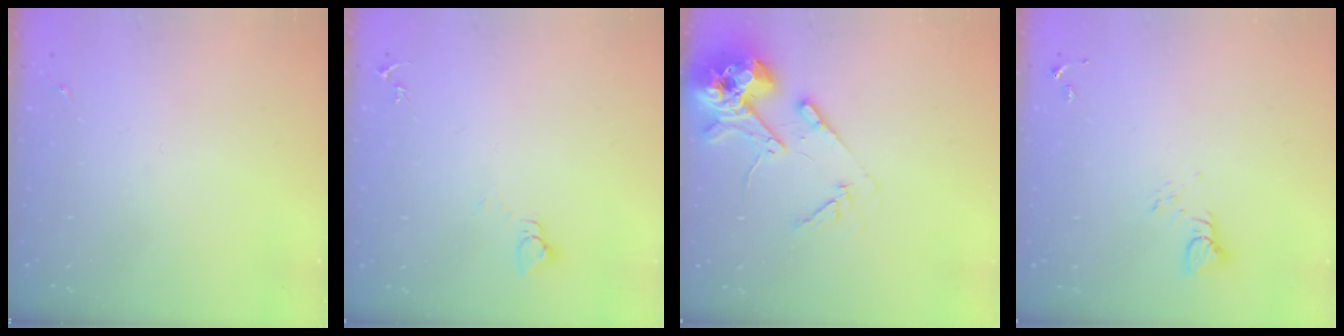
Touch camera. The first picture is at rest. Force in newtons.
{"total": 2.7, "press": 2.7, "slide": 0.2}
{"total": 14.9, "press": 14.7, "slide": 2.3}
{"total": 4.0, "press": 4.0, "slide": 0.3}